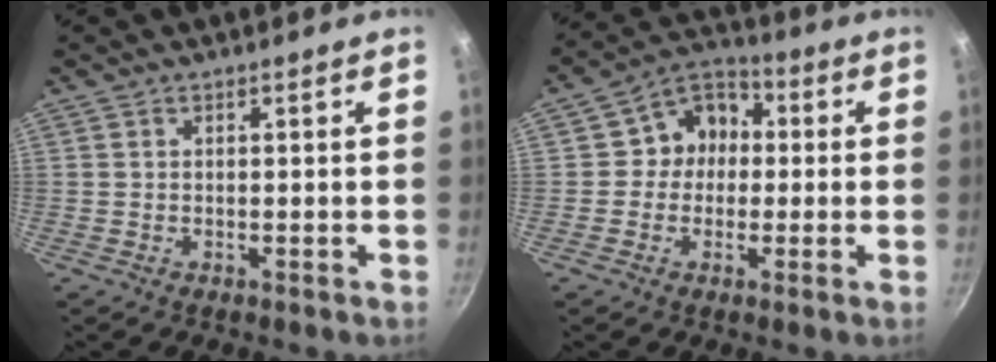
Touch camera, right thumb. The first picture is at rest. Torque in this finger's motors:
{"motor_torque": [-0.23, -0.13, -0.13, -0.04, 0.10]}